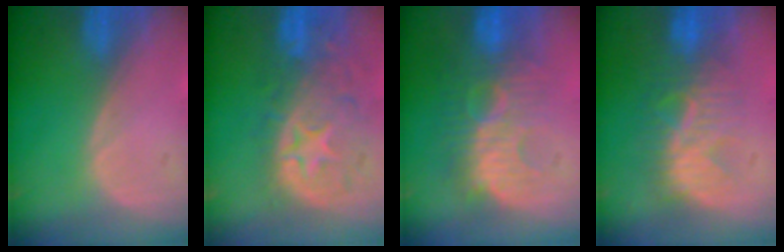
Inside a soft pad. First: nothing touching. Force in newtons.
{"total": 11.1, "press": 9.8, "slide": 5.1}
{"total": 9.4, "press": 9.2, "slide": 2.0}
{"total": 8.3, "press": 8.0, "slide": 2.4}